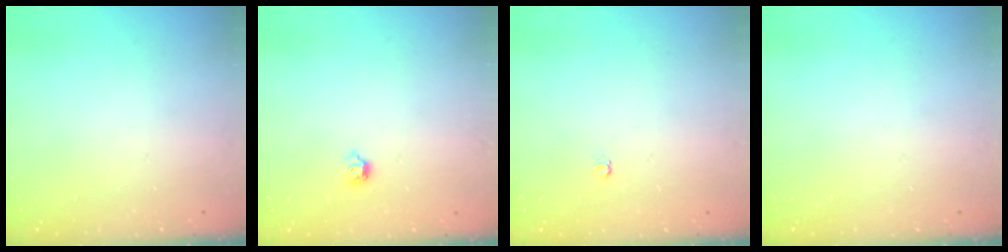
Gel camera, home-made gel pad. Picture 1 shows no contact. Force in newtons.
{"total": 4.0, "press": 4.0, "slide": 0.8}
{"total": 3.3, "press": 3.3, "slide": 0.3}
{"total": 0.0}